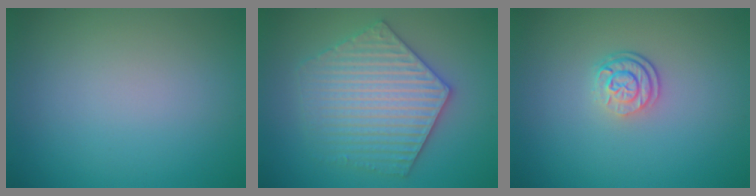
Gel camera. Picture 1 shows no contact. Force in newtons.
{"total": 6.1, "press": 6.1, "slide": 1.0}
{"total": 2.7, "press": 2.0, "slide": 1.8}